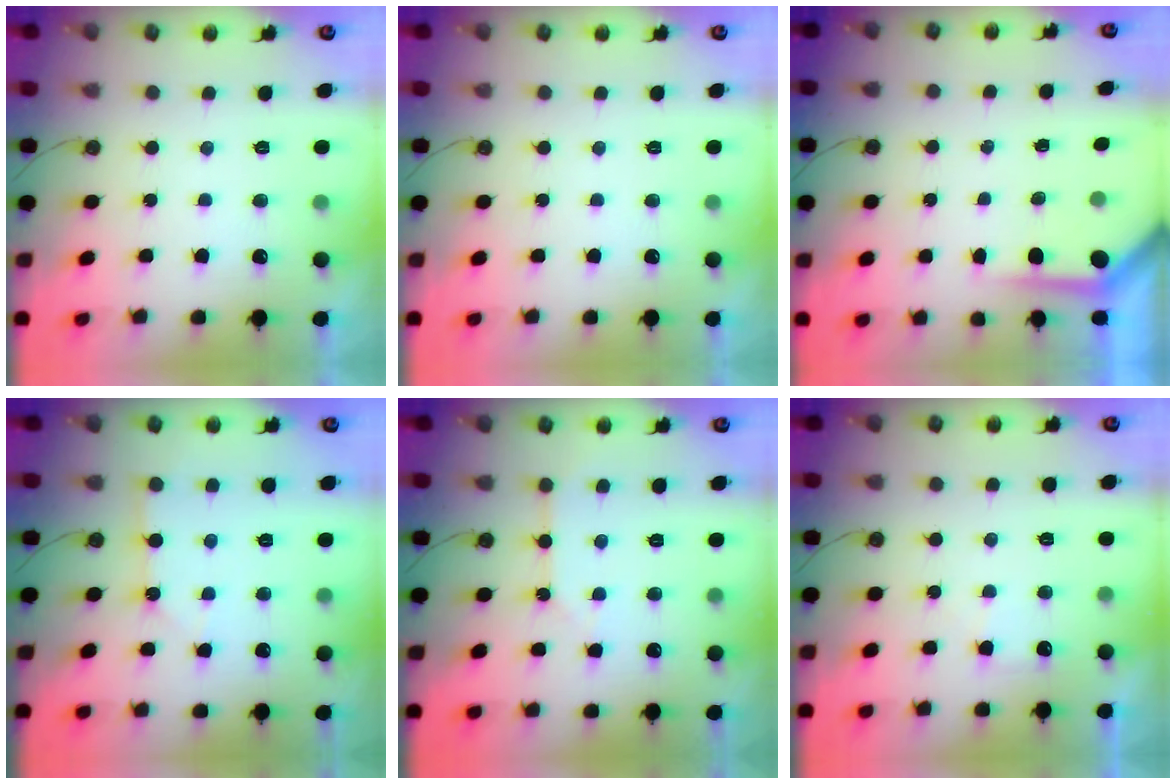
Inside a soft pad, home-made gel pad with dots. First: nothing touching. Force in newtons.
{"total": 0.0}
{"total": 3.0, "press": 3.0, "slide": 0.3}
{"total": 2.5, "press": 2.5, "slide": 0.3}
{"total": 2.5, "press": 2.5, "slide": 0.2}
{"total": 3.8, "press": 3.7, "slide": 0.7}